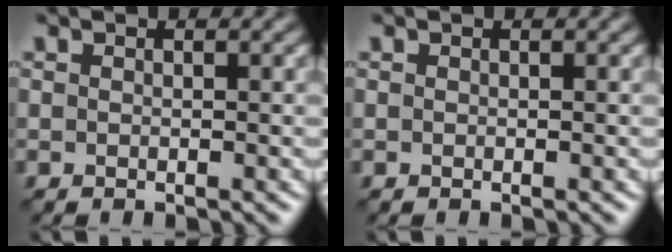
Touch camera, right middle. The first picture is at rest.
{"total": 0.0}